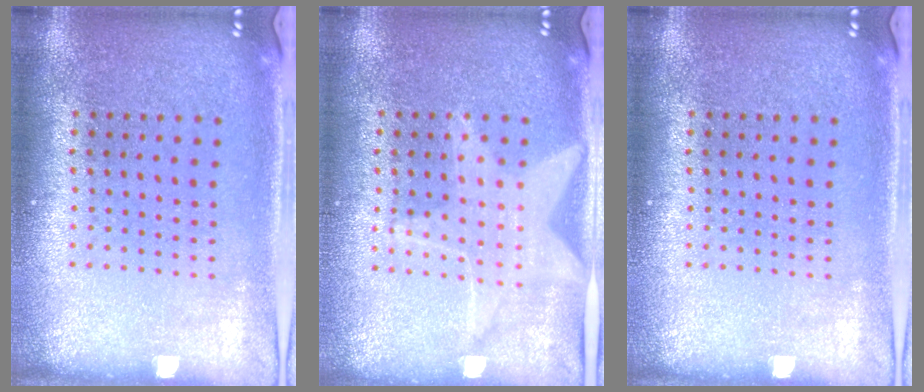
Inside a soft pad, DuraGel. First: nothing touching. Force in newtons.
{"total": 1.5, "press": 1.5, "slide": 0.3}
{"total": 0.0}